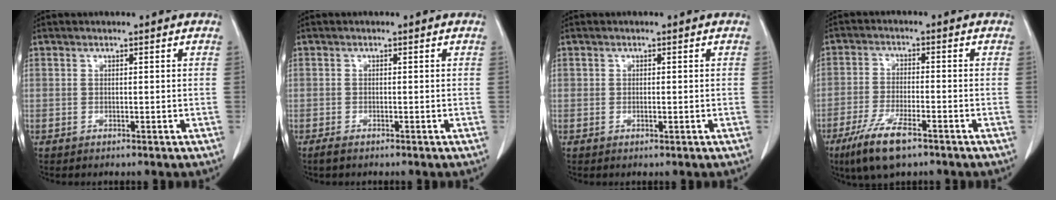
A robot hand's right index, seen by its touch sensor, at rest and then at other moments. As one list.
[{"total": 1.1, "force": [-0.9, 0.3, 0.6], "torque": [-0.015, -0.002, -0.013]}, {"total": 0.7, "force": [-0.2, 0.3, 0.6], "torque": [-0.012, -0.002, -0.002]}, {"total": 8.5, "force": [-5.4, 1.8, 6.3], "torque": [-0.126, -0.018, -0.093]}]